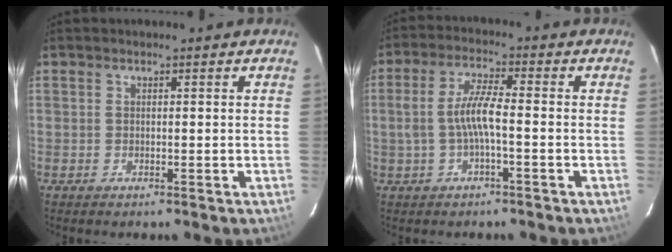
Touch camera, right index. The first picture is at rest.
{"total": 6.3, "force": [-1.3, 1.0, 6.1], "torque": [-0.126, 0.006, -0.021]}